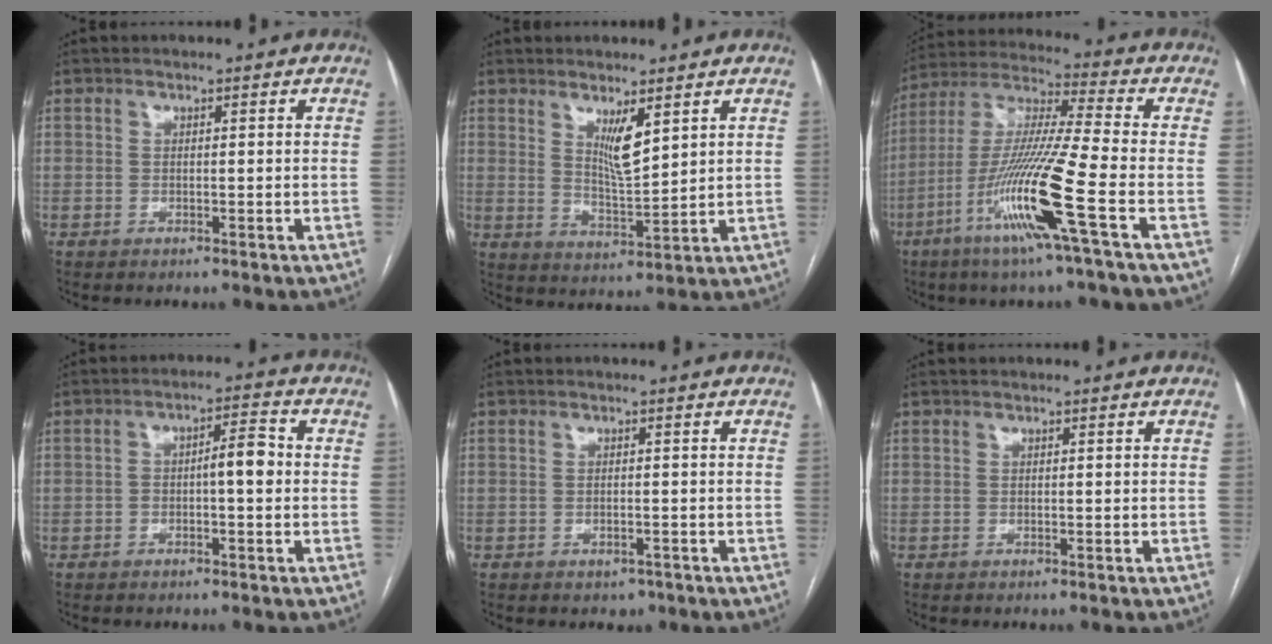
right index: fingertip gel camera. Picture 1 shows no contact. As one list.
[{"total": 5.5, "force": [2.9, 0.8, 4.6], "torque": [-0.085, -0.016, 0.059]}, {"total": 16.5, "force": [-6.7, -1.4, 15.0], "torque": [-0.307, -0.020, -0.132]}, {"total": 4.6, "force": [-0.6, 1.0, 4.4], "torque": [-0.068, 0.022, -0.009]}, {"total": 1.6, "force": [-1.1, 1.1, 0.6], "torque": [-0.010, 0.001, -0.007]}, {"total": 0.0}]